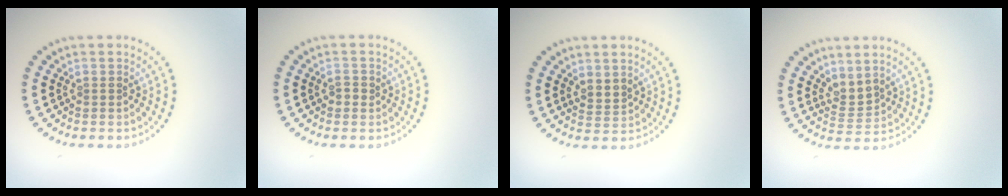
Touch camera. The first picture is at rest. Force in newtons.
{"total": 1.0, "press": 1.0, "slide": 0.3}
{"total": 1.6, "press": 1.3, "slide": 1.0}
{"total": 1.8, "press": 1.3, "slide": 1.3}